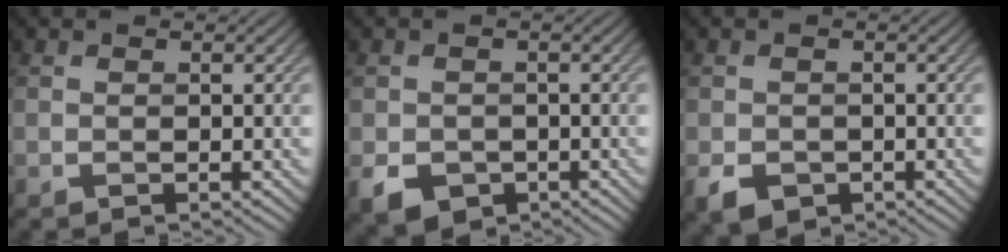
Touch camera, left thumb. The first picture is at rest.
{"total": 4.0, "force": [-1.8, 3.2, 1.7], "torque": [-0.037, -0.017, -0.035]}
{"total": 3.3, "force": [-1.5, 2.5, 1.4], "torque": [-0.033, -0.015, -0.030]}